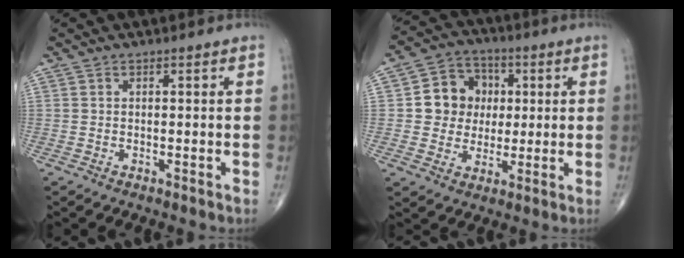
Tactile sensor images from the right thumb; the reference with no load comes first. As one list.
[{"total": 10.3, "force": [1.1, 9.3, 4.3], "torque": [-0.022, 0.010, 0.014]}]